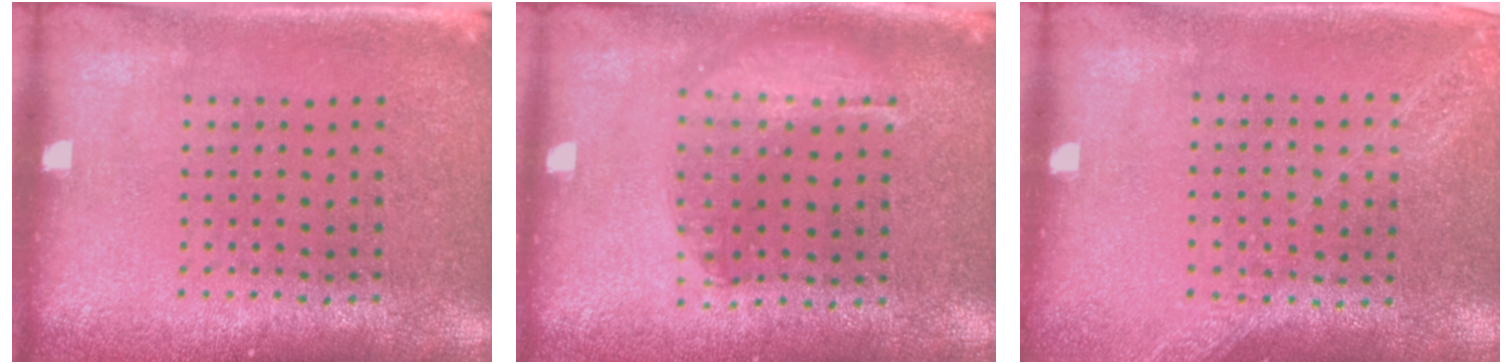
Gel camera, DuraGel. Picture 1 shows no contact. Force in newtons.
{"total": 1.4, "press": 1.3, "slide": 0.4}
{"total": 1.2, "press": 1.2, "slide": 0.2}